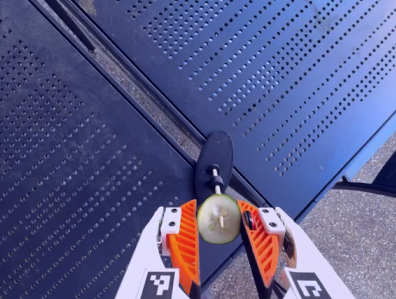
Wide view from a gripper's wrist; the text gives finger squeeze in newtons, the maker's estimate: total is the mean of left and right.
{"total": 7.9, "left": 7.3, "right": 8.5}